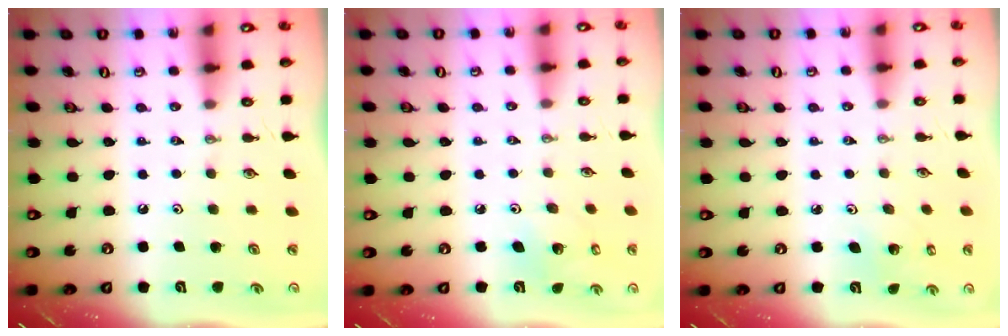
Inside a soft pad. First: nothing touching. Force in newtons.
{"total": 5.5, "press": 5.5, "slide": 0.3}
{"total": 1.7, "press": 1.6, "slide": 0.2}